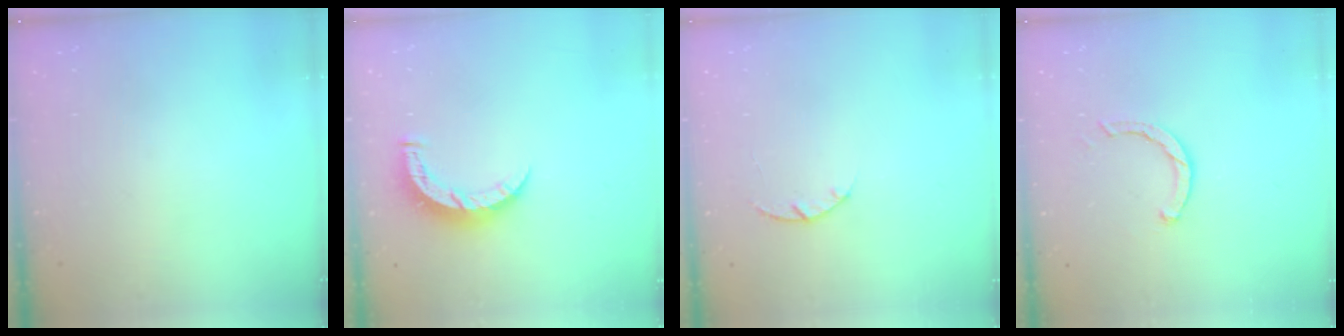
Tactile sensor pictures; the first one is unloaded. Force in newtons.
{"total": 7.7, "press": 7.7, "slide": 0.3}
{"total": 2.9, "press": 2.9, "slide": 0.5}
{"total": 2.5, "press": 2.5, "slide": 0.1}